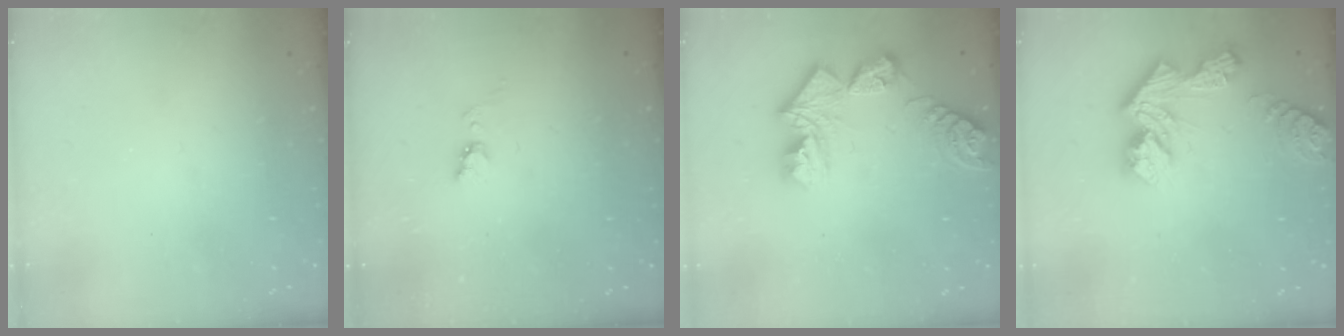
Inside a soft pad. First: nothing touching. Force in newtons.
{"total": 4.0, "press": 3.9, "slide": 0.5}
{"total": 14.4, "press": 14.3, "slide": 1.6}
{"total": 12.2, "press": 12.1, "slide": 1.0}